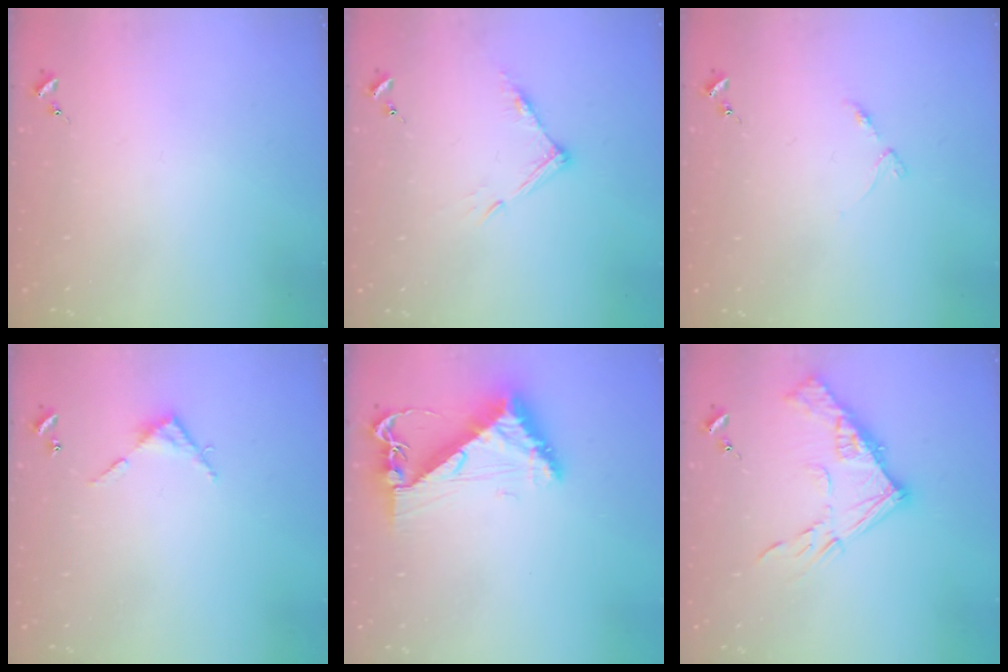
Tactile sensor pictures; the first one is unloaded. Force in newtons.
{"total": 8.0, "press": 8.0, "slide": 0.4}
{"total": 3.5, "press": 3.5, "slide": 0.4}
{"total": 4.5, "press": 4.5, "slide": 0.4}
{"total": 8.3, "press": 8.2, "slide": 1.0}
{"total": 14.5, "press": 14.4, "slide": 1.6}